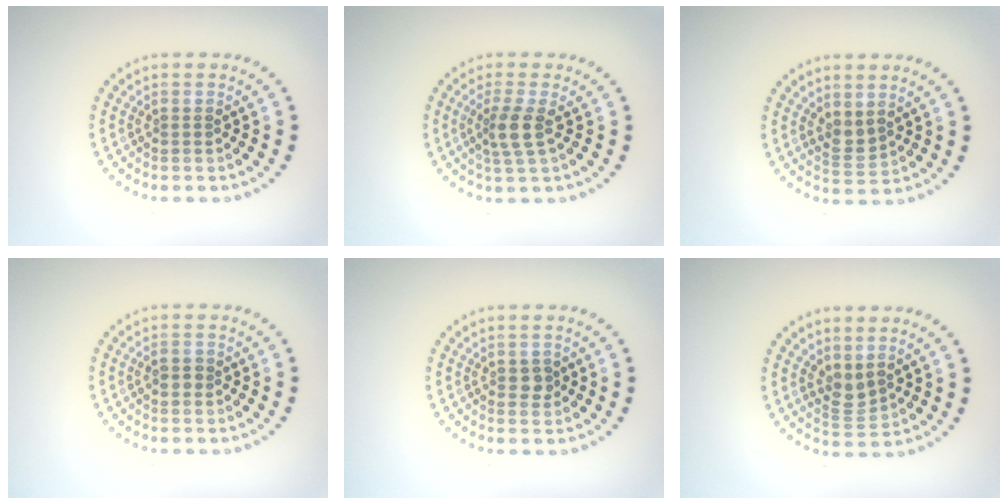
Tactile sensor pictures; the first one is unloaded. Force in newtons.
{"total": 2.5, "press": 1.9, "slide": 1.6}
{"total": 1.7, "press": 1.5, "slide": 0.7}
{"total": 1.2, "press": 1.1, "slide": 0.2}
{"total": 1.3, "press": 1.3, "slide": 0.2}
{"total": 1.9, "press": 1.6, "slide": 1.1}